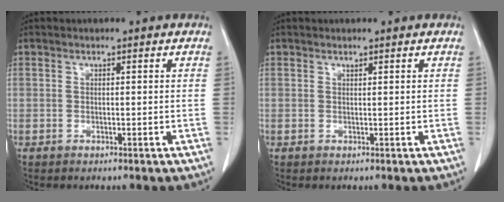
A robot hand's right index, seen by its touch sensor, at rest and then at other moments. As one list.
[{"total": 0.0}]